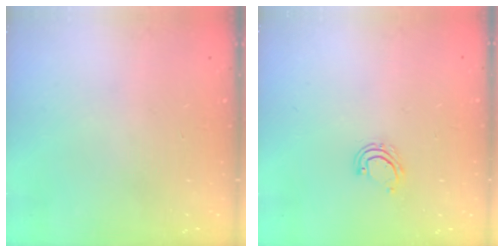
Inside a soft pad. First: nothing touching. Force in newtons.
{"total": 3.5, "press": 3.5, "slide": 0.3}